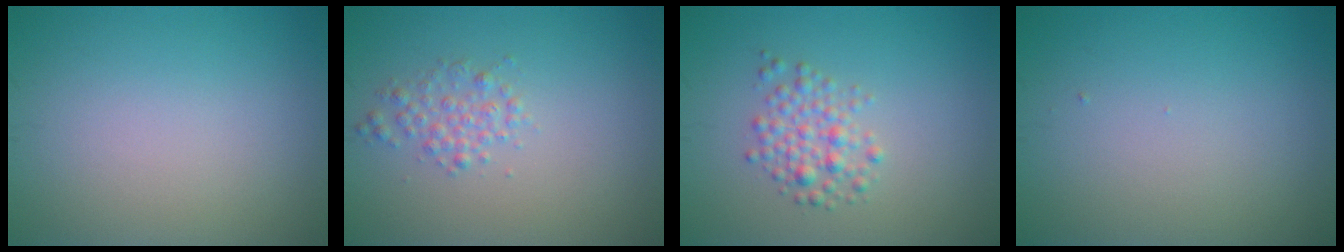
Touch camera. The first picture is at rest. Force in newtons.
{"total": 1.8, "press": 1.8, "slide": 0.0}
{"total": 2.6, "press": 2.6, "slide": 0.1}
{"total": 0.0}